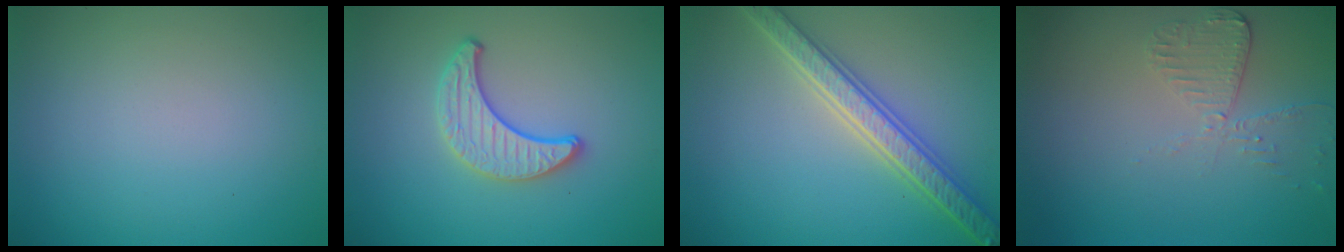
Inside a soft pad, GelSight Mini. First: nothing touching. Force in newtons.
{"total": 3.2, "press": 3.0, "slide": 1.1}
{"total": 5.4, "press": 5.3, "slide": 1.1}
{"total": 2.0, "press": 1.9, "slide": 0.6}